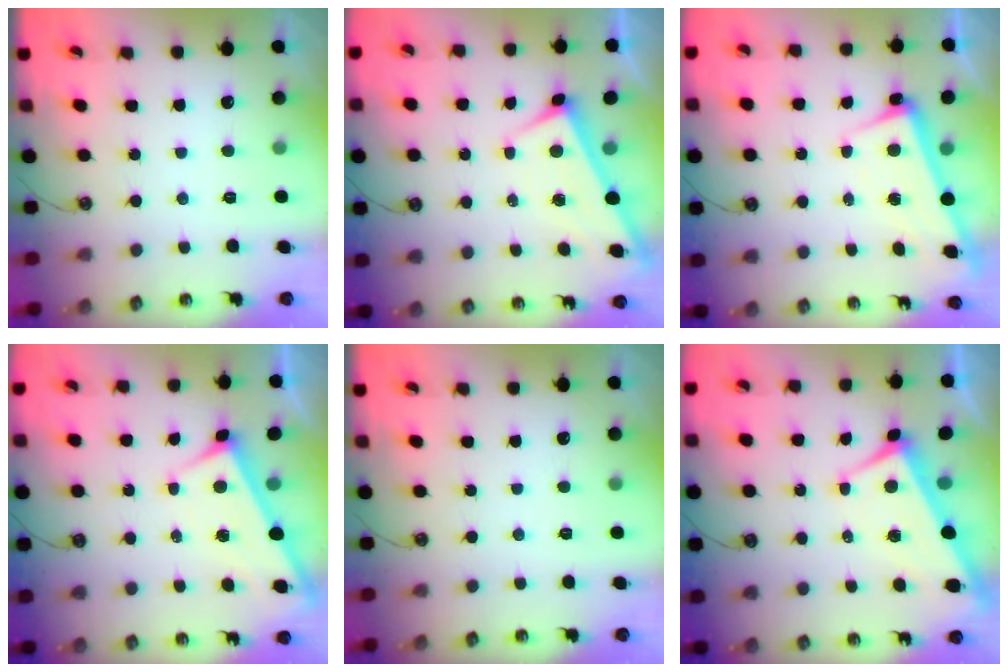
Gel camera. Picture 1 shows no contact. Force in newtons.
{"total": 1.8, "press": 1.8, "slide": 0.1}
{"total": 2.3, "press": 2.1, "slide": 0.9}
{"total": 2.8, "press": 2.8, "slide": 0.4}
{"total": 0.0}
{"total": 2.2, "press": 1.9, "slide": 1.0}